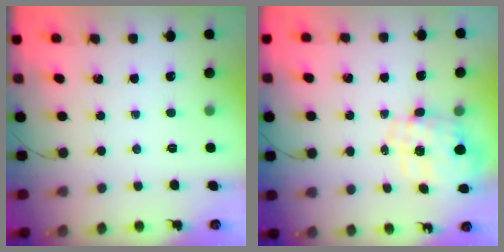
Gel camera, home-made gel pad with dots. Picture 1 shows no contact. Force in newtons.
{"total": 2.1, "press": 1.7, "slide": 1.1}